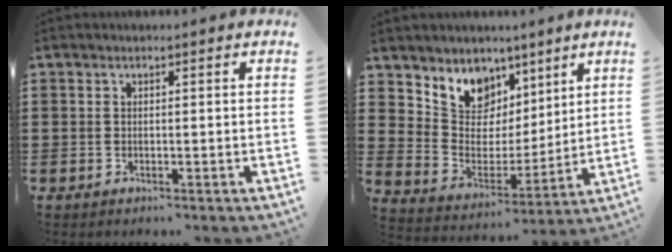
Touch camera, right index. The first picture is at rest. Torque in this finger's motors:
{"motor_torque": [1.20, 0.94, 0.24, 0.10]}